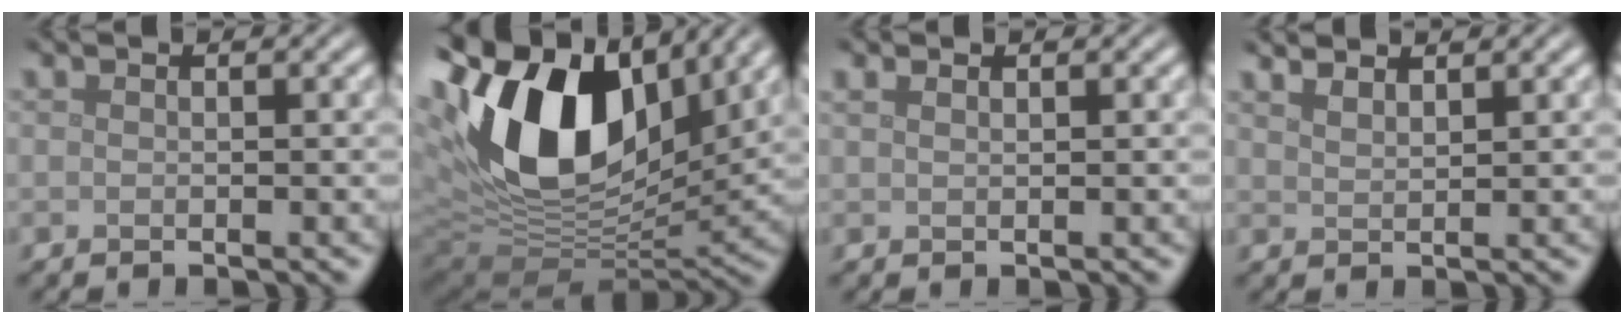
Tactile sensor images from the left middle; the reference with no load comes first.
{"total": 17.0, "force": [5.2, 10.4, 12.5], "torque": [-0.256, 0.012, 0.092]}
{"total": 1.0, "force": [0.8, 0.3, 0.5], "torque": [-0.013, 0.003, 0.015]}
{"total": 2.7, "force": [2.3, 0.8, 1.2], "torque": [-0.007, 0.012, 0.019]}